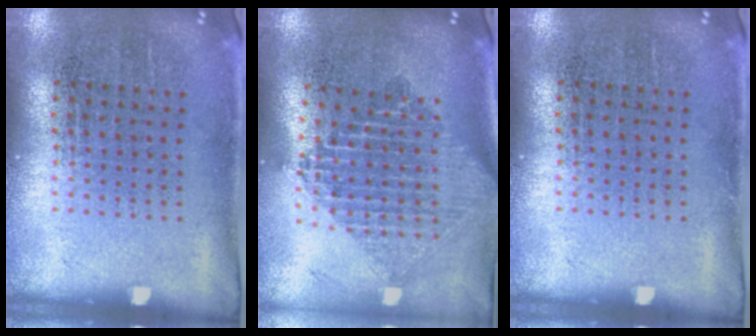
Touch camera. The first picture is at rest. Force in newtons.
{"total": 2.2, "press": 1.7, "slide": 1.4}
{"total": 0.0}